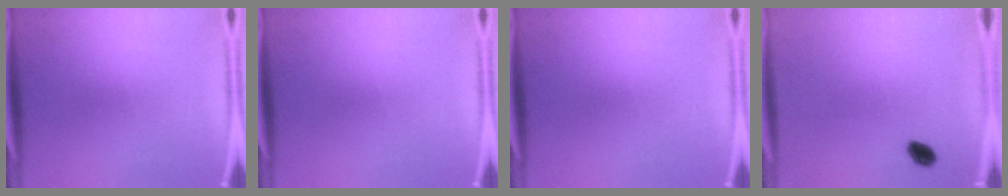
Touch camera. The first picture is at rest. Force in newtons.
{"total": 0.0}
{"total": 0.0}
{"total": 2.8}